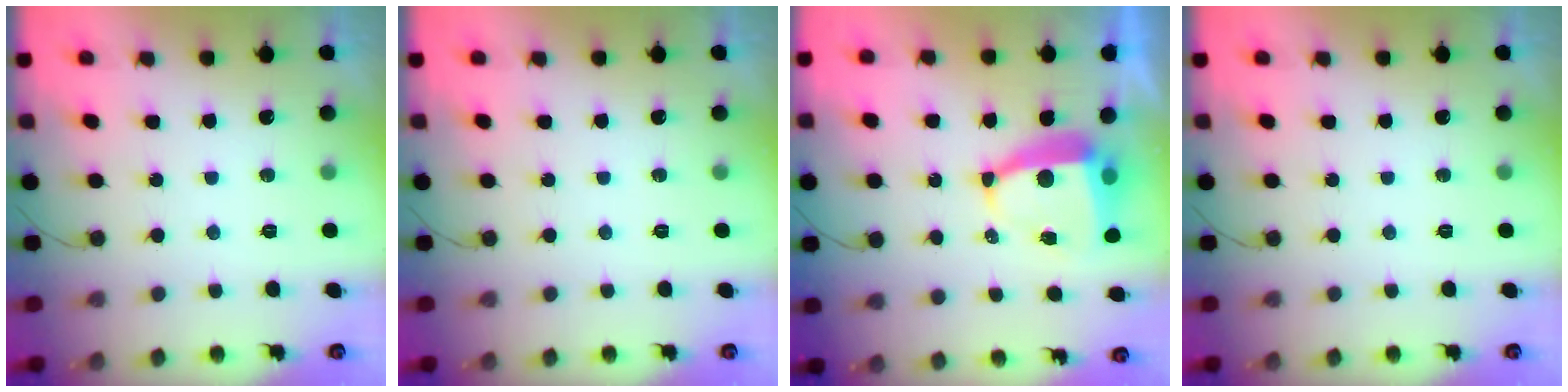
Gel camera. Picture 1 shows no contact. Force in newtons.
{"total": 0.0}
{"total": 8.6, "press": 8.5, "slide": 1.1}
{"total": 0.0}